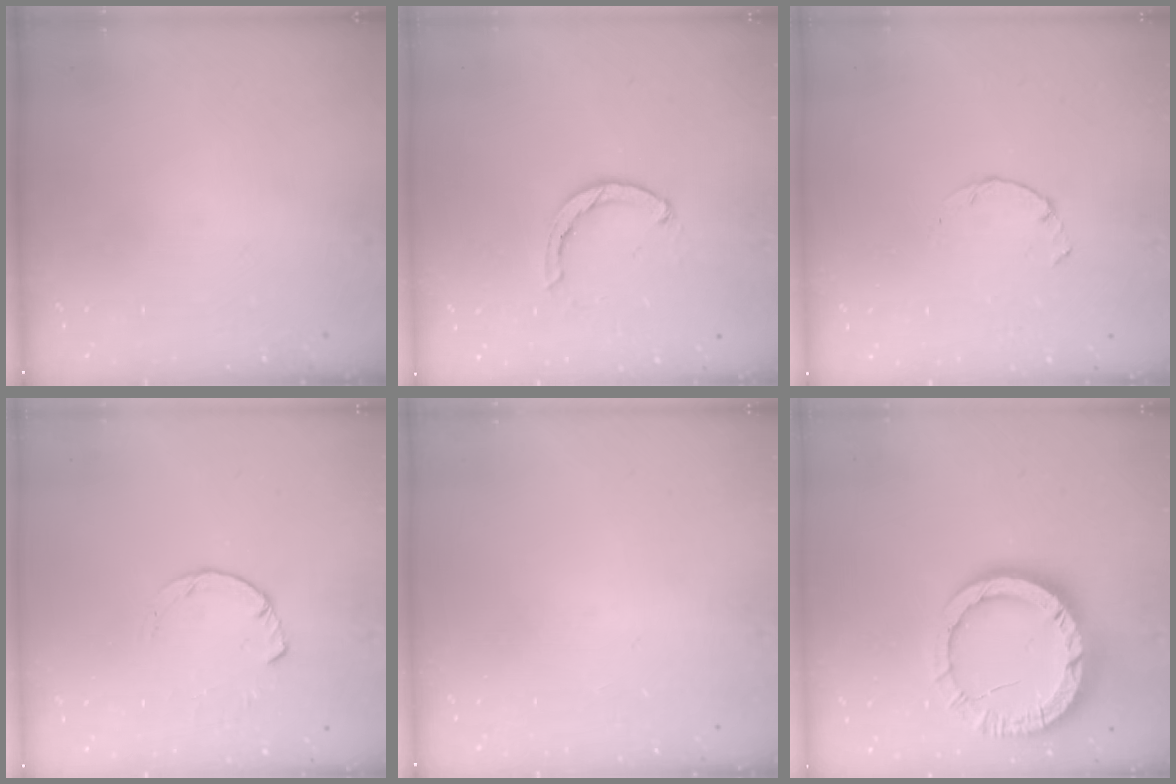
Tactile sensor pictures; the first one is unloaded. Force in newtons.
{"total": 2.4, "press": 2.3, "slide": 0.4}
{"total": 0.8, "press": 0.7, "slide": 0.2}
{"total": 3.0, "press": 3.0, "slide": 0.4}
{"total": 0.0}
{"total": 14.6, "press": 14.5, "slide": 1.4}